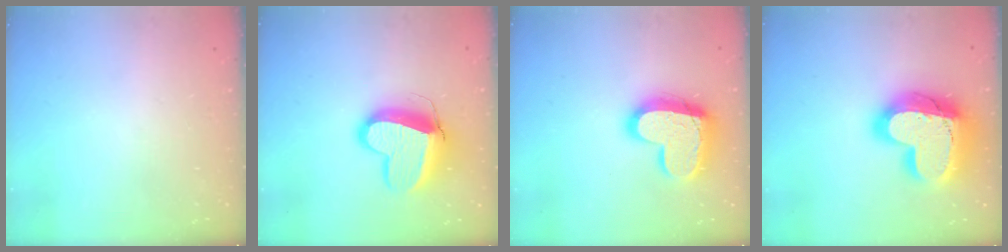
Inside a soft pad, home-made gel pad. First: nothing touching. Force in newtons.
{"total": 14.4, "press": 14.3, "slide": 1.6}
{"total": 17.9, "press": 17.8, "slide": 1.6}
{"total": 25.8, "press": 25.7, "slide": 1.9}